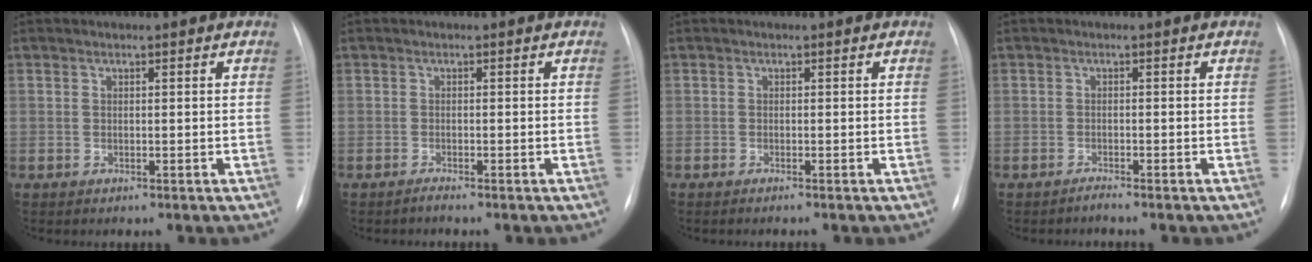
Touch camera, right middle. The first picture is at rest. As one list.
[{"total": 0.7, "force": [-0.6, -0.2, 0.3], "torque": [-0.006, -0.001, -0.012]}, {"total": 0.8, "force": [-0.7, -0.2, 0.5], "torque": [-0.007, 0.001, -0.012]}, {"total": 0.8, "force": [-0.8, -0.3, 0.2], "torque": [-0.003, -0.002, -0.013]}]